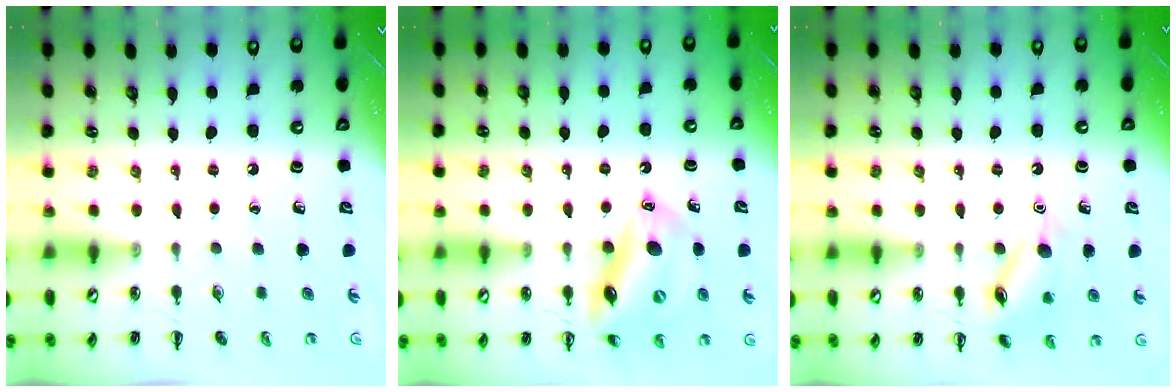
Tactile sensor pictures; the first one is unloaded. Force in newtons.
{"total": 16.0, "press": 15.4, "slide": 4.0}
{"total": 12.1, "press": 12.0, "slide": 0.6}